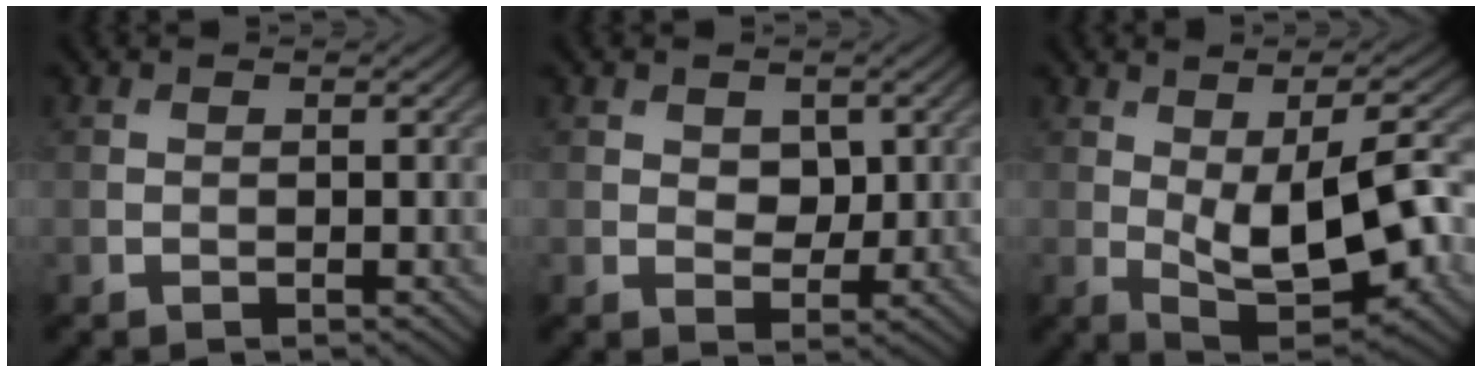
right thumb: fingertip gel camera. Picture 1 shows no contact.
{"total": 2.8, "force": [0.9, 2.0, 1.7], "torque": [-0.035, -0.006, 0.011]}
{"total": 12.7, "force": [-1.2, 5.7, 11.3], "torque": [-0.186, -0.004, -0.012]}